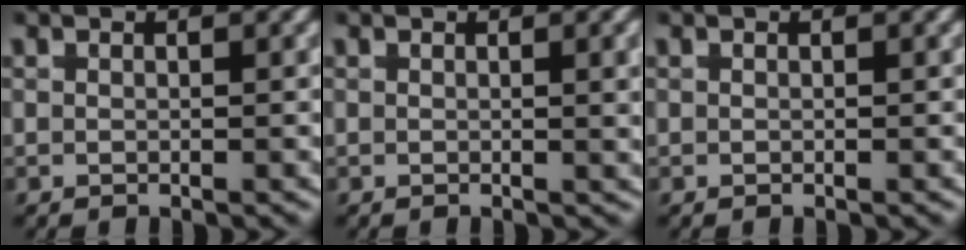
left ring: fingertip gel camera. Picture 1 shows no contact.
{"total": 1.7, "force": [0.7, 0.2, 1.5], "torque": [-0.012, 0.006, 0.005]}
{"total": 0.0}